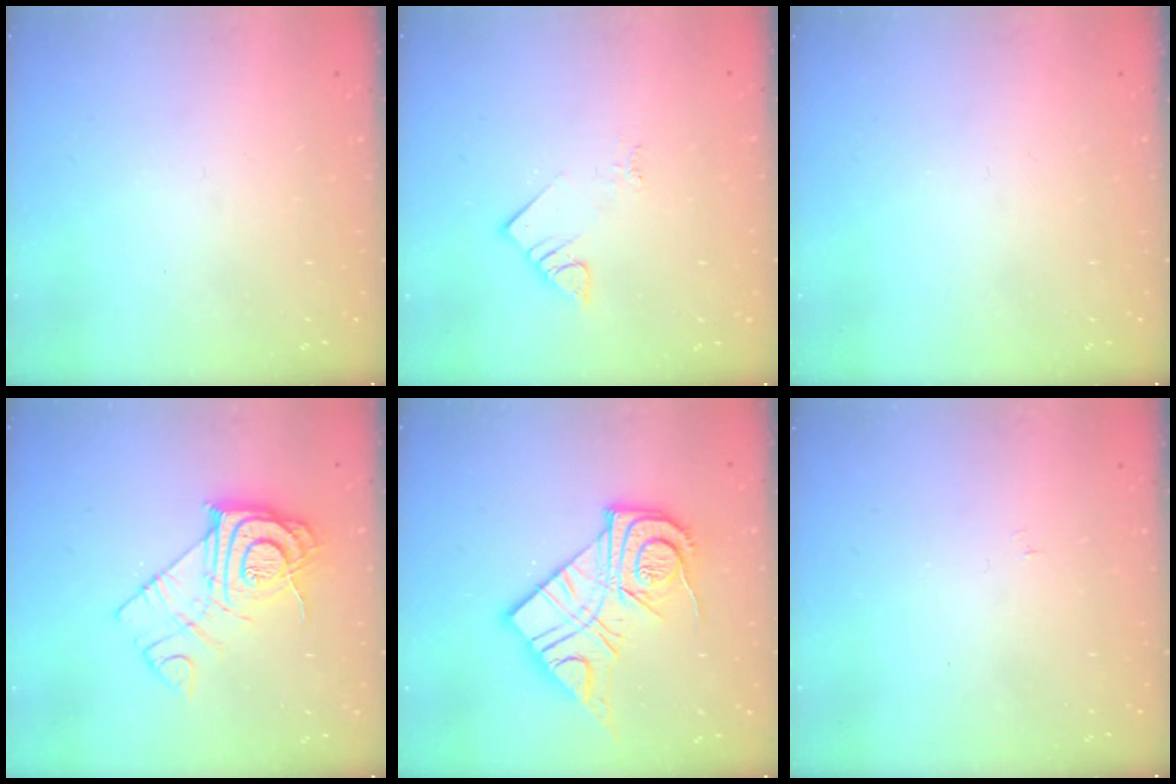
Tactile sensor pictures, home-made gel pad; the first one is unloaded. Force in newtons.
{"total": 4.1, "press": 4.1, "slide": 0.3}
{"total": 0.0}
{"total": 12.6, "press": 12.5, "slide": 1.2}
{"total": 16.7, "press": 16.6, "slide": 1.5}
{"total": 3.0, "press": 3.0, "slide": 0.3}